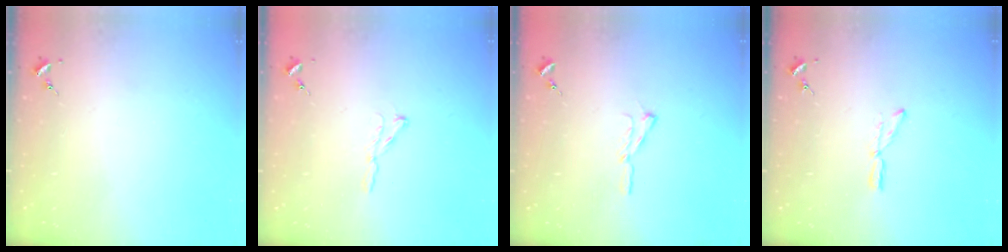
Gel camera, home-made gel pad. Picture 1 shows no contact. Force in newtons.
{"total": 3.9, "press": 3.8, "slide": 0.5}
{"total": 5.8, "press": 5.8, "slide": 0.6}
{"total": 6.4, "press": 6.4, "slide": 0.3}